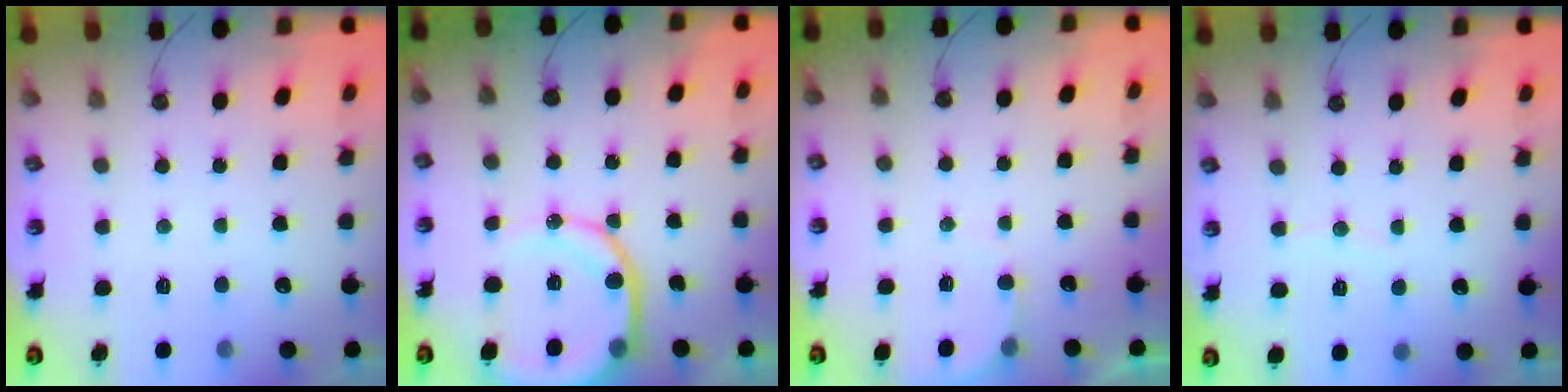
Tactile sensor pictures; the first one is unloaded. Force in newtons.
{"total": 13.1, "press": 13.0, "slide": 1.5}
{"total": 3.2, "press": 3.2, "slide": 0.3}
{"total": 2.3, "press": 2.3, "slide": 0.2}